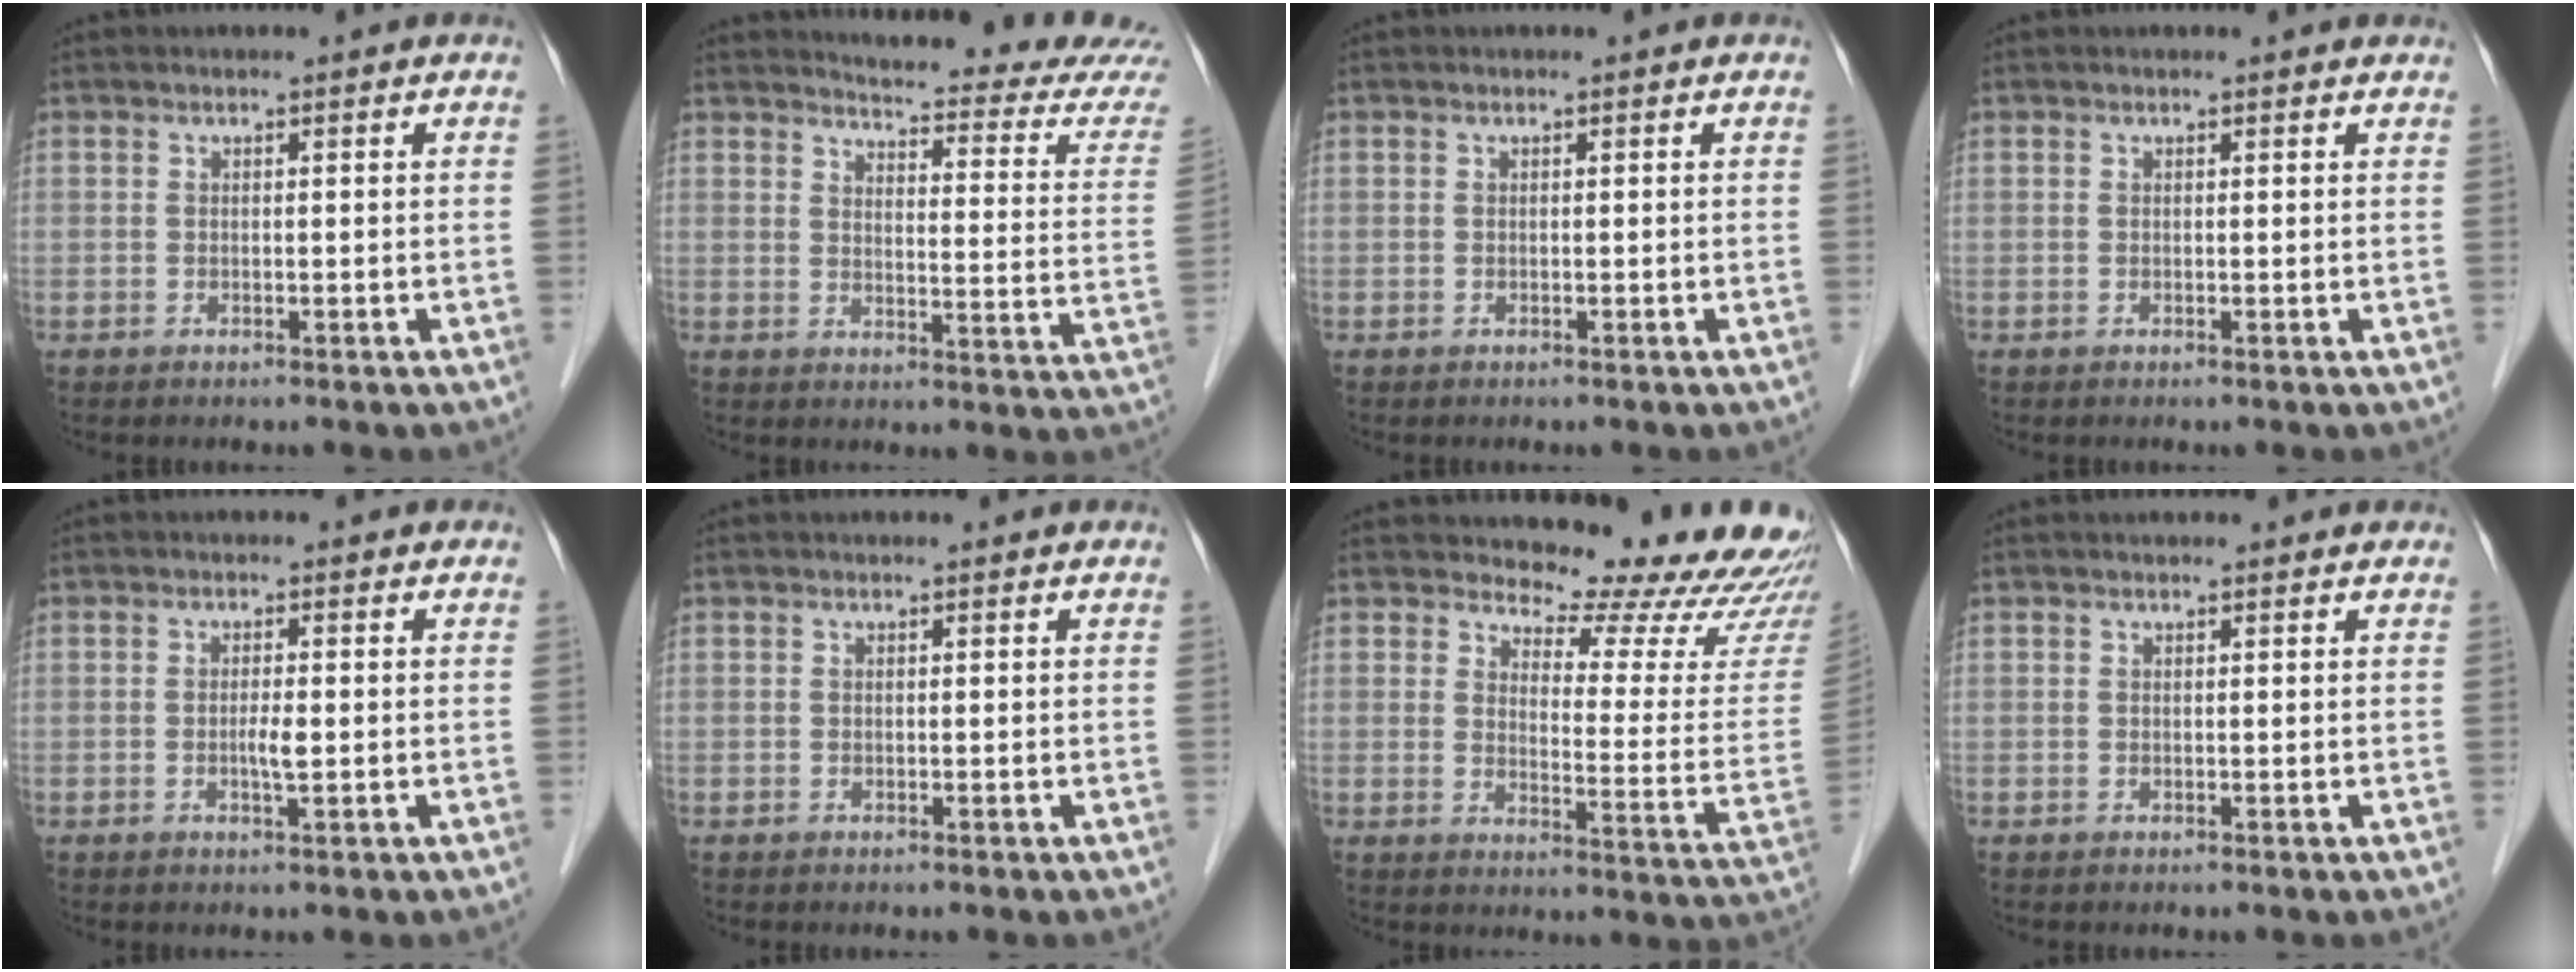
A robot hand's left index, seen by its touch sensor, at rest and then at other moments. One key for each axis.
{"total": 17.2, "fx": 16.7, "fy": 0.0, "fz": 4.0, "tx": -0.044, "ty": -0.116, "tz": 0.171}
{"total": 0.0}
{"total": 1.3, "fx": 1.2, "fy": 0.4, "fz": 0.3, "tx": -0.014, "ty": 0.002, "tz": 0.005}
{"total": 1.9, "fx": -0.5, "fy": 0.2, "fz": 1.8, "tx": -0.035, "ty": -0.004, "tz": -0.008}
{"total": 0.0}
{"total": 19.6, "fx": 18.9, "fy": 2.8, "fz": 4.6, "tx": -0.040, "ty": -0.122, "tz": 0.200}
{"total": 2.8, "fx": 2.5, "fy": 0.8, "fz": 1.1, "tx": -0.013, "ty": 0.019, "tz": 0.023}